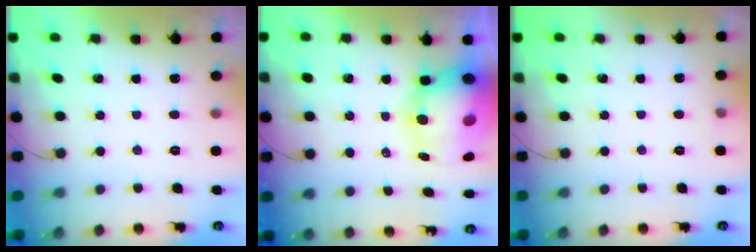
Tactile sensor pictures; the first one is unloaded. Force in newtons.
{"total": 14.2, "press": 13.8, "slide": 3.5}
{"total": 3.3, "press": 3.1, "slide": 1.1}